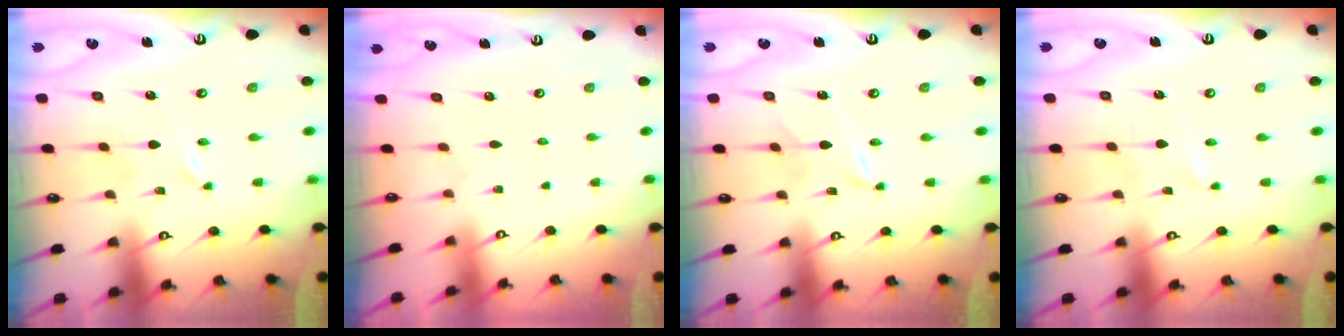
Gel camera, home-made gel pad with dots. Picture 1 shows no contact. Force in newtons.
{"total": 0.0}
{"total": 2.1, "press": 2.1, "slide": 0.4}
{"total": 0.0}